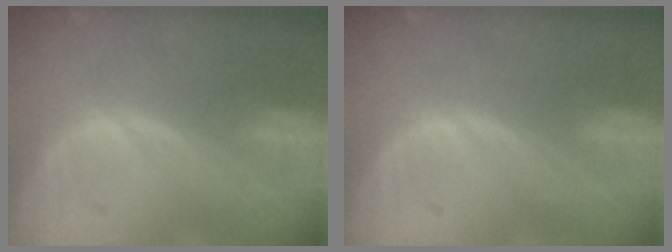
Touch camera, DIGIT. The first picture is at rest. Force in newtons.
{"total": 0.0}